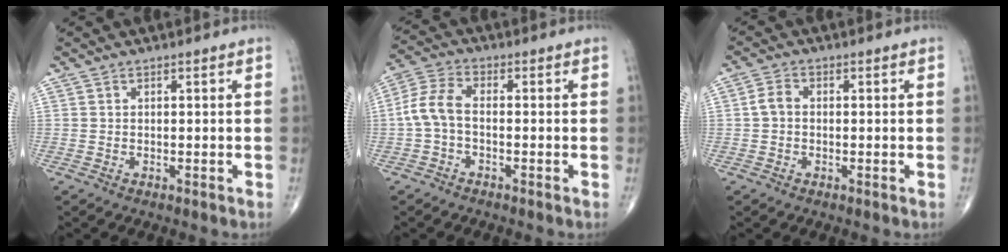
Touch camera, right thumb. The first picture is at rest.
{"total": 6.1, "force": [-1.0, 3.2, 5.1], "torque": [-0.116, 0.021, -0.030]}
{"total": 2.7, "force": [-0.1, 2.0, 1.8], "torque": [-0.033, 0.008, -0.009]}